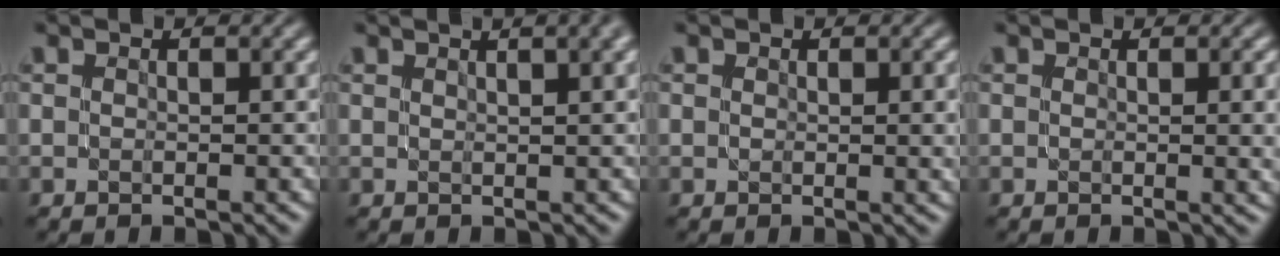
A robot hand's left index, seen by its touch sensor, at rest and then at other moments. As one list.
[{"total": 7.2, "force": [4.2, 3.0, 5.0], "torque": [-0.027, 0.049, 0.019]}, {"total": 1.9, "force": [0.5, 0.6, 1.7], "torque": [-0.021, -0.003, 0.010]}, {"total": 3.1, "force": [0.5, 1.0, 2.9], "torque": [-0.025, 0.001, 0.007]}]